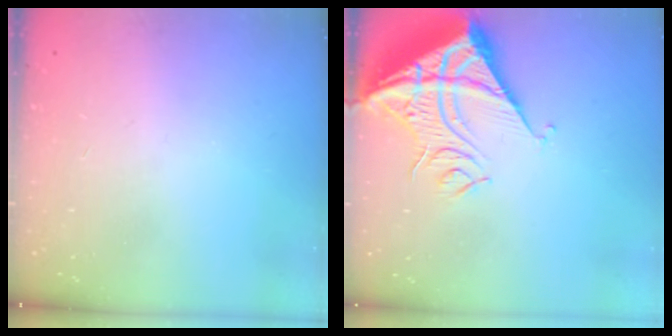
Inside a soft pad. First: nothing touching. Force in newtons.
{"total": 14.2, "press": 14.1, "slide": 1.9}